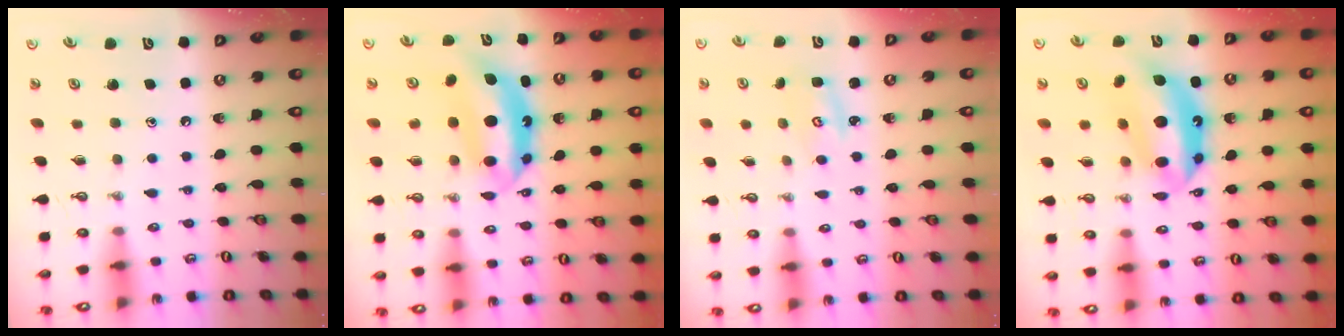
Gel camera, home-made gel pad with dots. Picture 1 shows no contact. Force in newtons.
{"total": 8.0, "press": 8.0, "slide": 0.6}
{"total": 2.9, "press": 2.9, "slide": 0.3}
{"total": 15.3, "press": 15.3, "slide": 1.4}